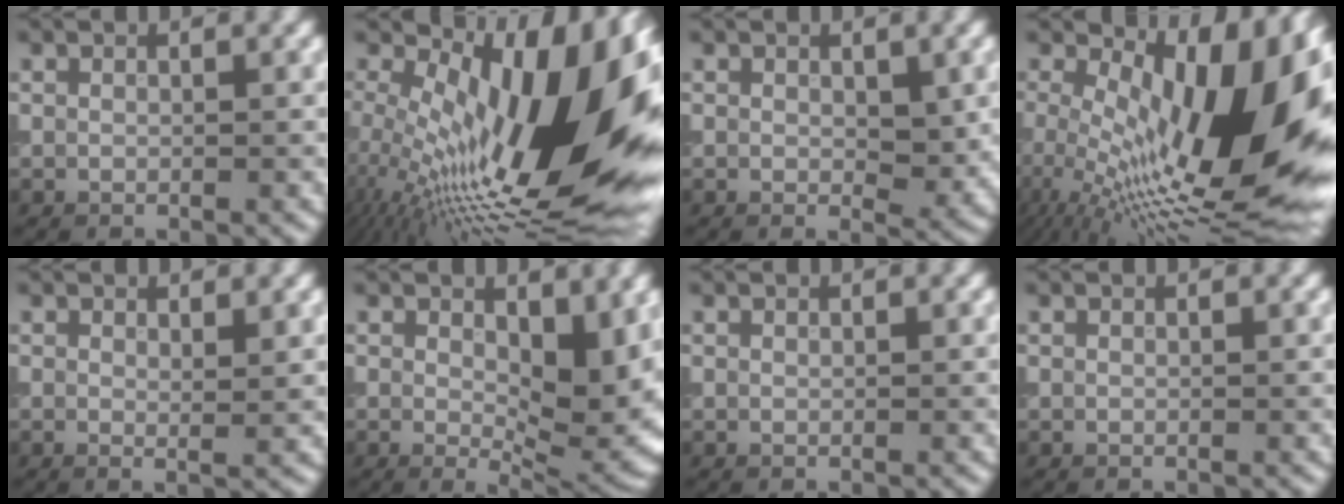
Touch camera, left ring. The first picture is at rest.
{"total": 18.7, "force": [2.8, 8.2, 16.6], "torque": [-0.257, 0.004, 0.047]}
{"total": 2.3, "force": [0.3, 1.2, 1.9], "torque": [-0.024, -0.008, 0.008]}
{"total": 17.3, "force": [1.4, 7.6, 15.4], "torque": [-0.218, 0.003, 0.024]}
{"total": 1.1, "force": [0.5, 0.1, 1.0], "torque": [-0.013, -0.006, 0.006]}
{"total": 8.6, "force": [1.0, 4.0, 7.6], "torque": [-0.099, -0.006, 0.018]}
{"total": 0.0}
{"total": 0.0}